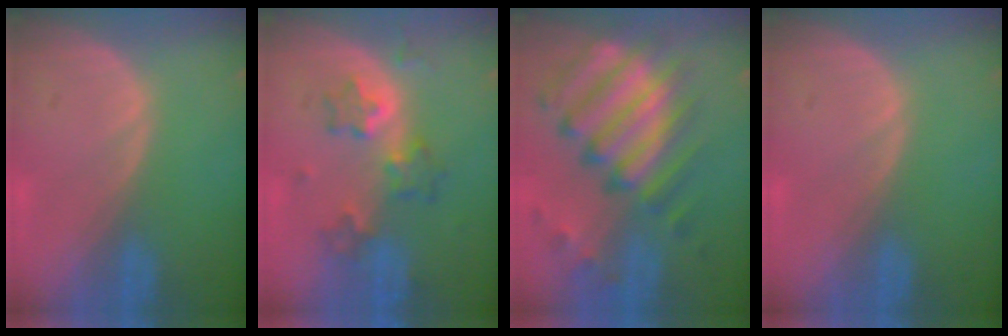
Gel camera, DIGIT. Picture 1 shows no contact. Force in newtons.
{"total": 6.0, "press": 5.8, "slide": 1.8}
{"total": 11.6, "press": 10.5, "slide": 5.0}
{"total": 0.0}